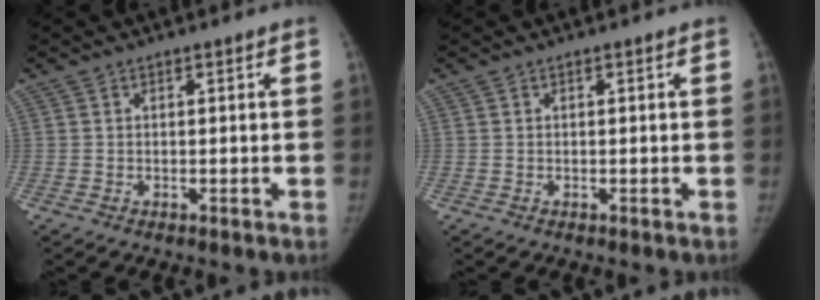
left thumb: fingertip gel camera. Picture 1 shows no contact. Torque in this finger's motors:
{"motor_torque": [0.27, -0.08, 0.42, -0.30, 0.08]}